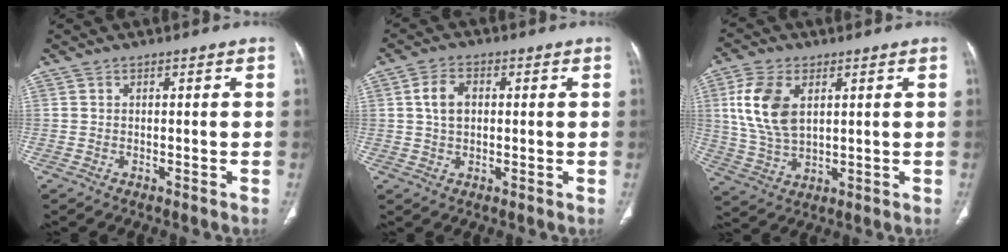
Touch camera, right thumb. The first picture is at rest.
{"total": 5.3, "force": [1.0, 3.5, 3.9], "torque": [-0.071, 0.006, 0.017]}
{"total": 11.7, "force": [3.2, 6.9, 8.8], "torque": [-0.177, -0.006, 0.070]}